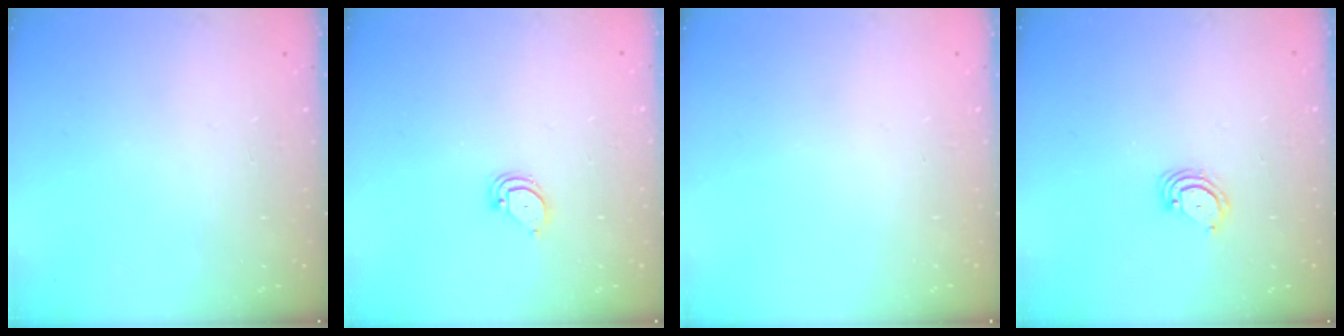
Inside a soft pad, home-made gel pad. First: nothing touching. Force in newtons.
{"total": 3.0, "press": 3.0, "slide": 0.2}
{"total": 0.0}
{"total": 3.8, "press": 3.8, "slide": 0.3}